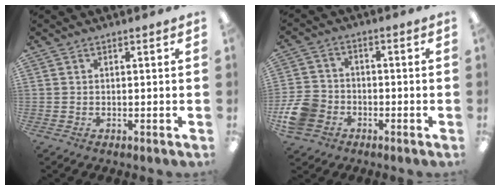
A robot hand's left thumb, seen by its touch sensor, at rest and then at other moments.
{"total": 8.7, "force": [-3.8, 6.7, 4.1], "torque": [-0.100, 0.024, -0.069]}